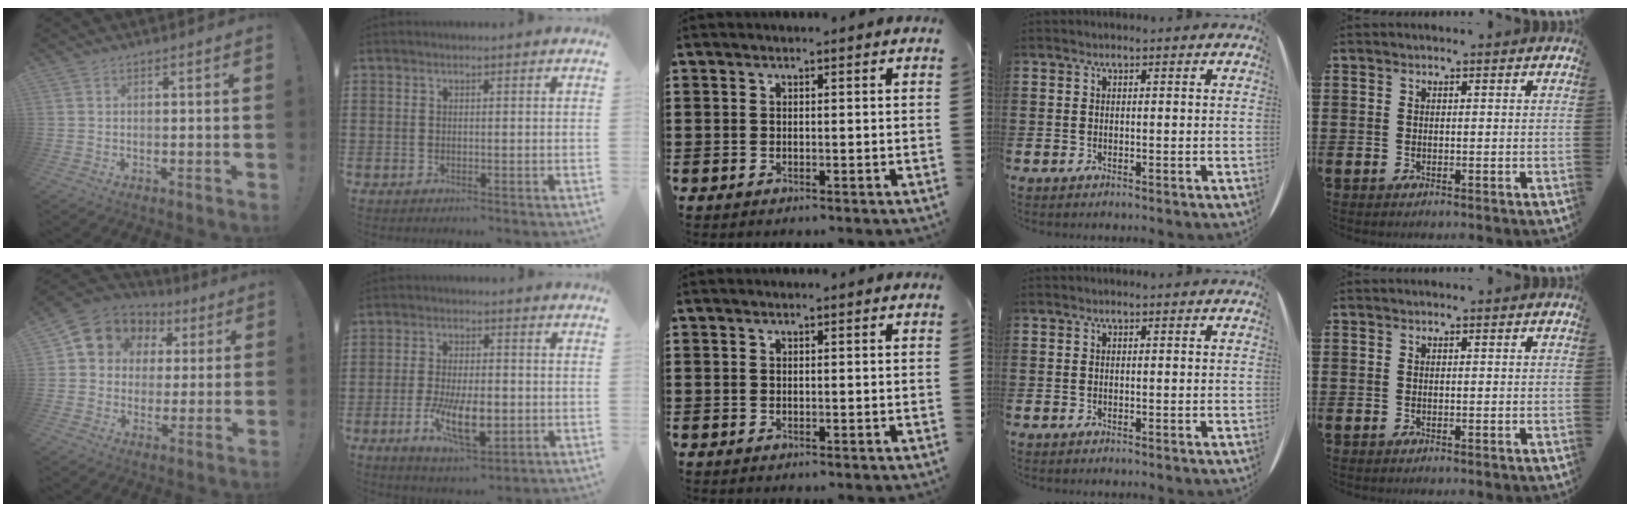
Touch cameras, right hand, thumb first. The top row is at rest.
{"thumb": {"total": 9.2, "force": [3.3, 8.1, 2.8], "torque": [-0.039, -0.023, 0.064]}, "index": {"total": 9.5, "force": [-2.6, 3.9, 8.3], "torque": [-0.161, -0.015, -0.043]}}